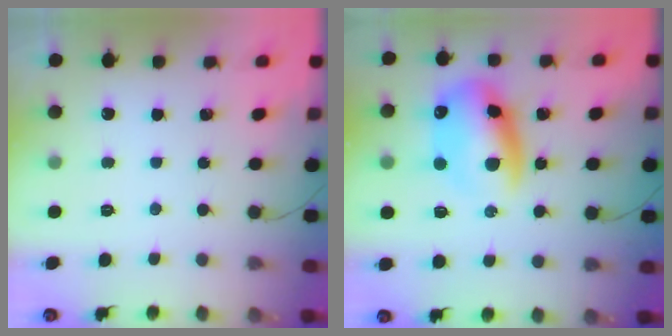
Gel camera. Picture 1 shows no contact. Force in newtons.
{"total": 13.8, "press": 13.5, "slide": 3.0}